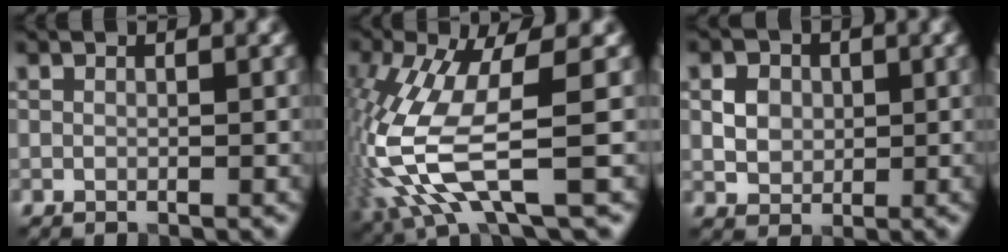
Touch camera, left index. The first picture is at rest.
{"total": 10.1, "force": [-2.4, 2.8, 9.4], "torque": [-0.220, -0.008, -0.045]}
{"total": 2.4, "force": [0.4, 2.1, 1.2], "torque": [-0.022, -0.003, 0.010]}